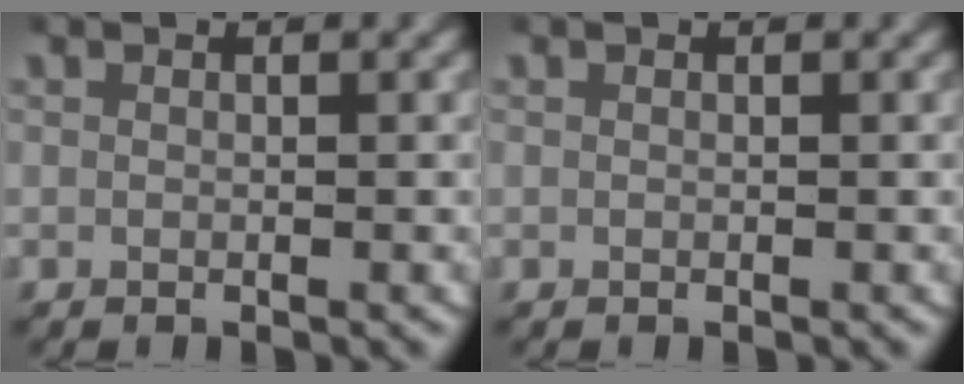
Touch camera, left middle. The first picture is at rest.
{"total": 0.0}